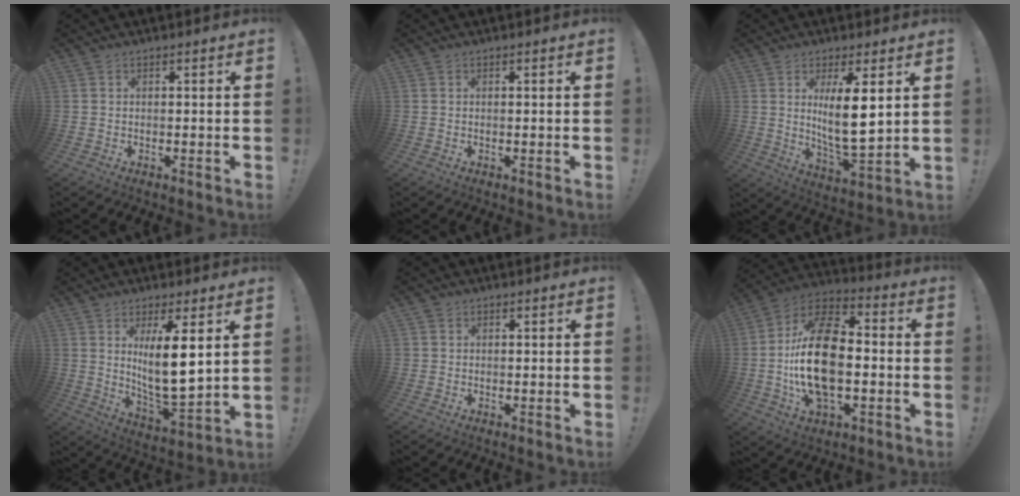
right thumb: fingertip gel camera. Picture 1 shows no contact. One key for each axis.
{"total": 0.7, "fx": -0.1, "fy": -0.3, "fz": 0.6, "tx": -0.008, "ty": -0.002, "tz": -0.003}
{"total": 12.1, "fx": 3.1, "fy": 3.1, "fz": 11.3, "tx": -0.195, "ty": -0.027, "tz": 0.046}
{"total": 13.2, "fx": 4.4, "fy": 3.3, "fz": 12.0, "tx": -0.207, "ty": -0.038, "tz": 0.066}
{"total": 0.9, "fx": 0.3, "fy": 0.8, "fz": 0.1, "tx": -0.005, "ty": 0.003, "tz": 0.006}
{"total": 22.8, "fx": -1.8, "fy": 13.1, "fz": 18.5, "tx": -0.348, "ty": 0.014, "tz": -0.030}